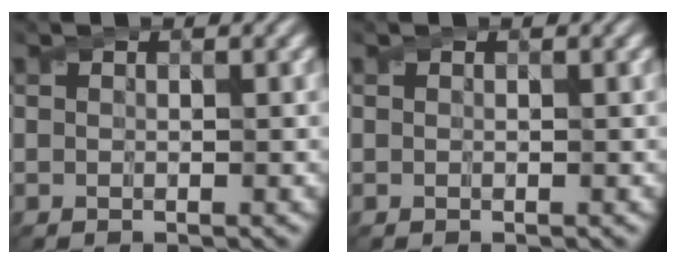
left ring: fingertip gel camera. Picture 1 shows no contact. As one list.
[{"total": 0.0}]